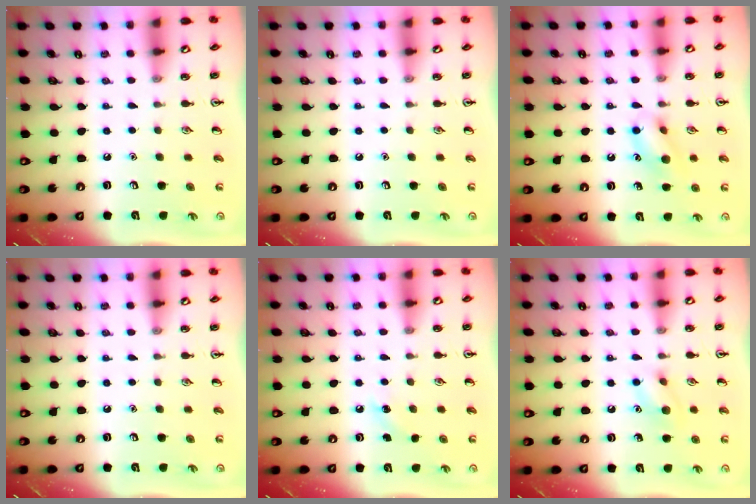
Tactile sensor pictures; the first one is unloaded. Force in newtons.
{"total": 0.0}
{"total": 10.6, "press": 10.5, "slide": 1.1}
{"total": 0.0}
{"total": 4.0, "press": 3.8, "slide": 1.5}
{"total": 8.1, "press": 8.0, "slide": 1.2}